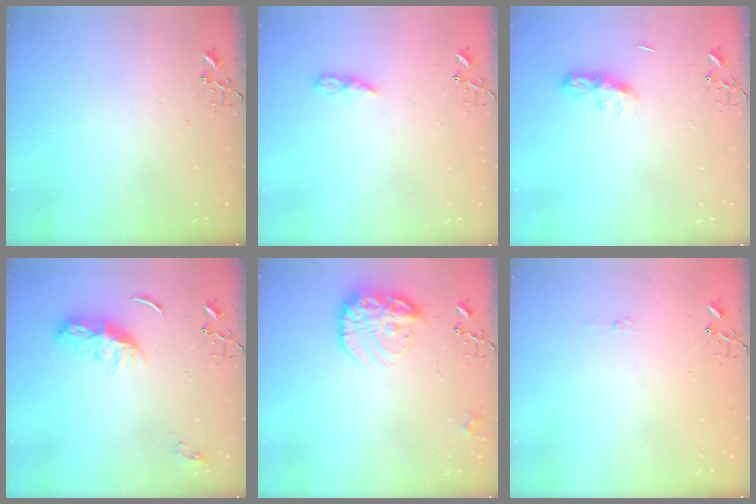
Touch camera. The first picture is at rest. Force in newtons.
{"total": 5.1, "press": 5.1, "slide": 0.6}
{"total": 7.8, "press": 7.8, "slide": 0.4}
{"total": 8.9, "press": 8.9, "slide": 0.1}
{"total": 17.3, "press": 17.3, "slide": 1.3}
{"total": 3.3, "press": 3.2, "slide": 0.4}